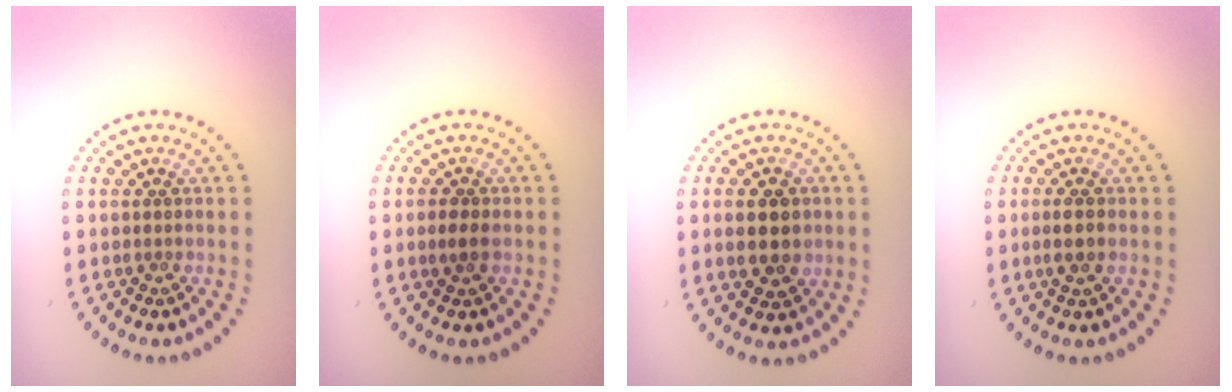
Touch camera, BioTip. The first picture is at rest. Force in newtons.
{"total": 1.5, "press": 1.5, "slide": 0.3}
{"total": 4.1, "press": 4.1, "slide": 0.2}
{"total": 1.7, "press": 1.5, "slide": 0.8}